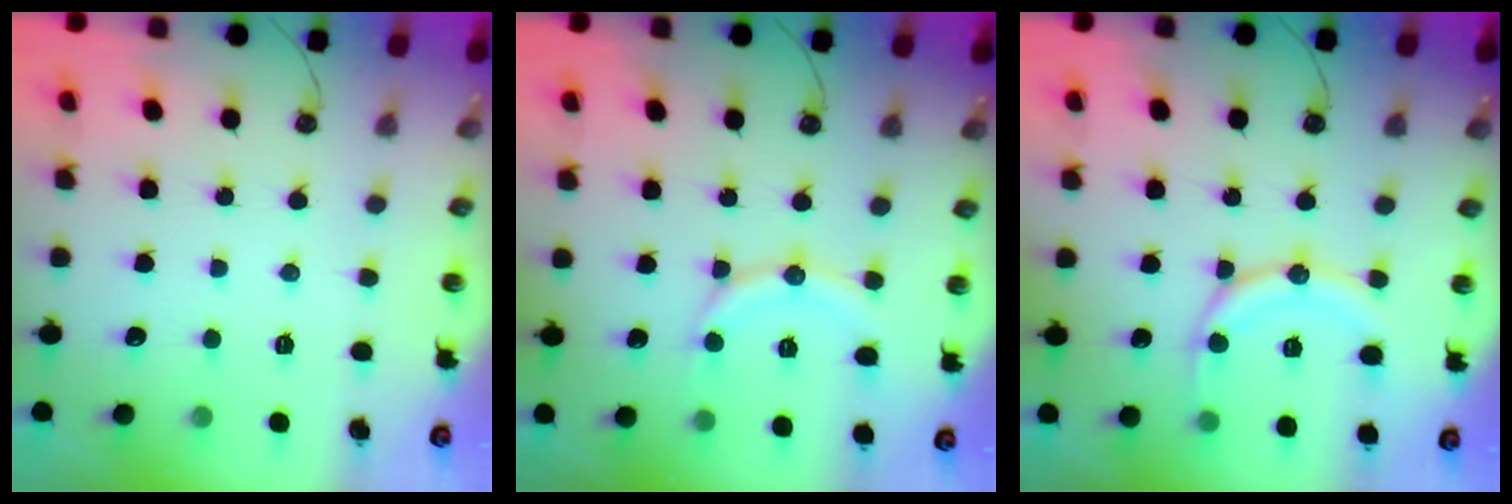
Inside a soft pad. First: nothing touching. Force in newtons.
{"total": 11.3, "press": 11.3, "slide": 0.8}
{"total": 13.5, "press": 13.4, "slide": 1.5}